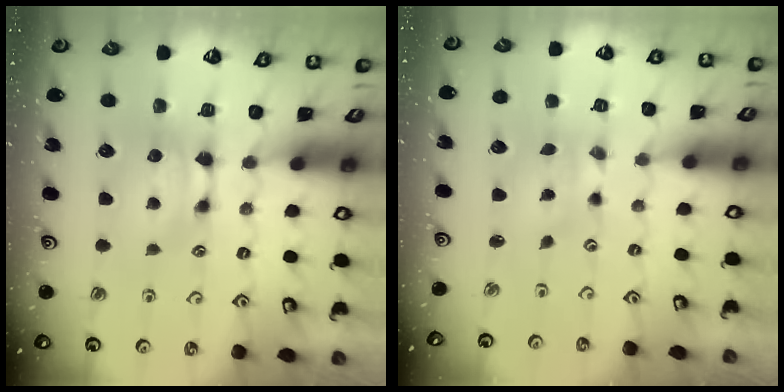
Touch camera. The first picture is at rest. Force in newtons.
{"total": 2.2, "press": 2.0, "slide": 1.0}